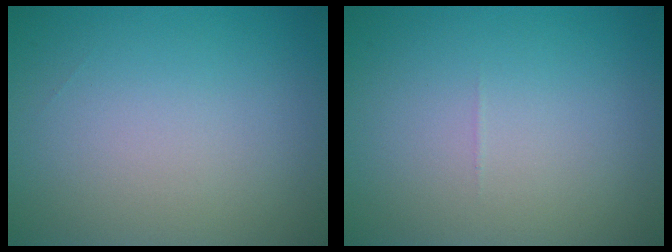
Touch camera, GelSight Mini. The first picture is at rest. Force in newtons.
{"total": 0.0}